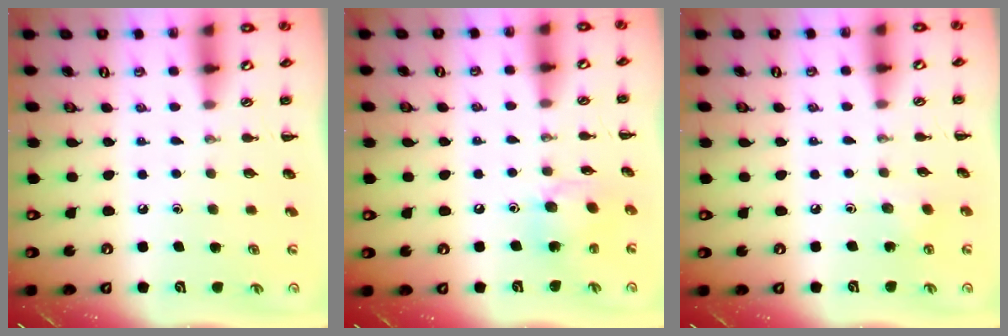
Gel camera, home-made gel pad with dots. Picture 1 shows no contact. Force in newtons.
{"total": 8.6, "press": 8.6, "slide": 0.8}
{"total": 2.8, "press": 2.6, "slide": 0.9}